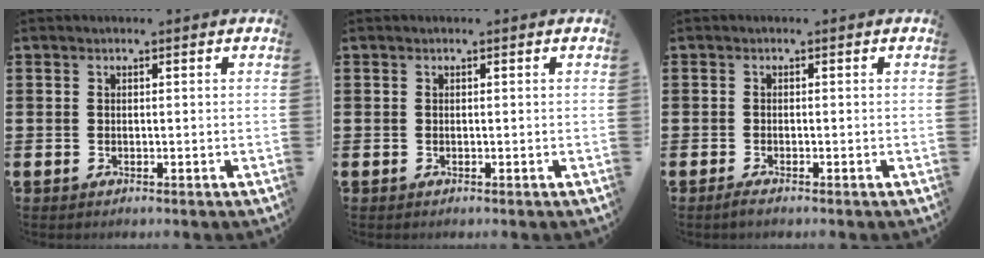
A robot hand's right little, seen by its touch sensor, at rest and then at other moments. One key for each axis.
{"total": 0.0}
{"total": 0.9, "fx": -0.4, "fy": 0.1, "fz": 0.8, "tx": -0.014, "ty": -0.002, "tz": -0.007}